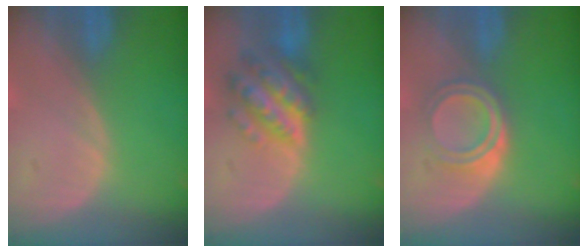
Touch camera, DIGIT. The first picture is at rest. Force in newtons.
{"total": 7.7, "press": 7.7, "slide": 0.4}
{"total": 5.3, "press": 4.5, "slide": 2.8}